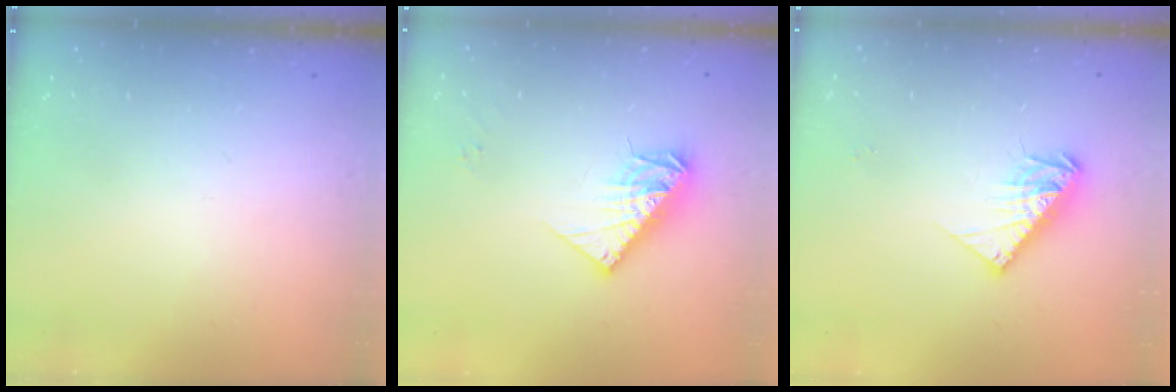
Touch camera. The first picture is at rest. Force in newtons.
{"total": 10.4, "press": 10.4, "slide": 0.9}
{"total": 9.8, "press": 9.7, "slide": 0.7}